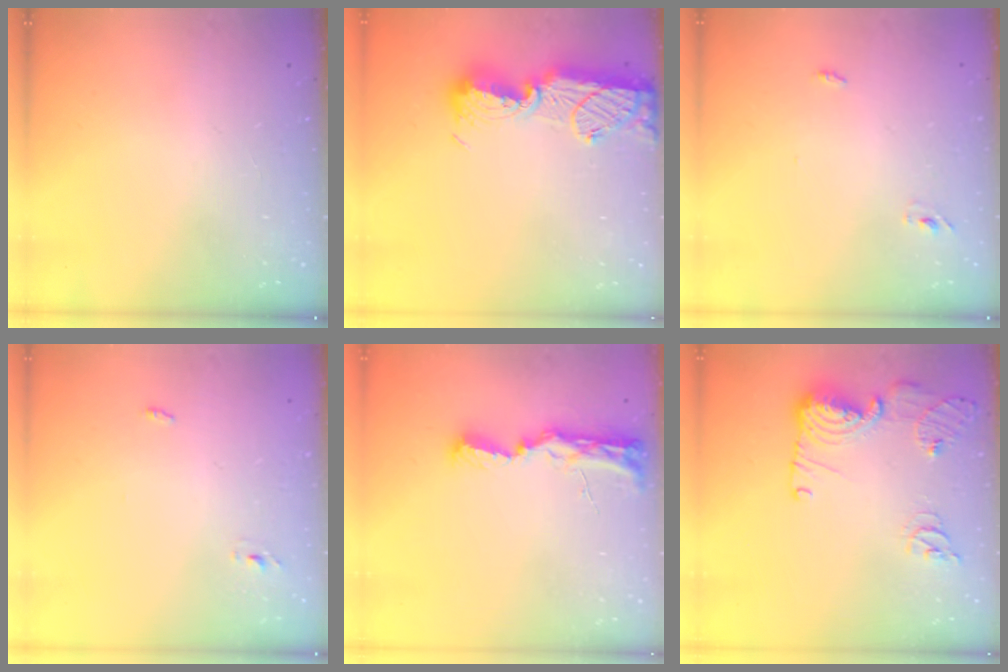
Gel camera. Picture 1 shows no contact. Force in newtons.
{"total": 12.9, "press": 12.8, "slide": 1.2}
{"total": 2.9, "press": 2.7, "slide": 1.0}
{"total": 2.7, "press": 2.6, "slide": 0.8}
{"total": 8.8, "press": 8.8, "slide": 1.0}
{"total": 15.2, "press": 14.9, "slide": 2.8}